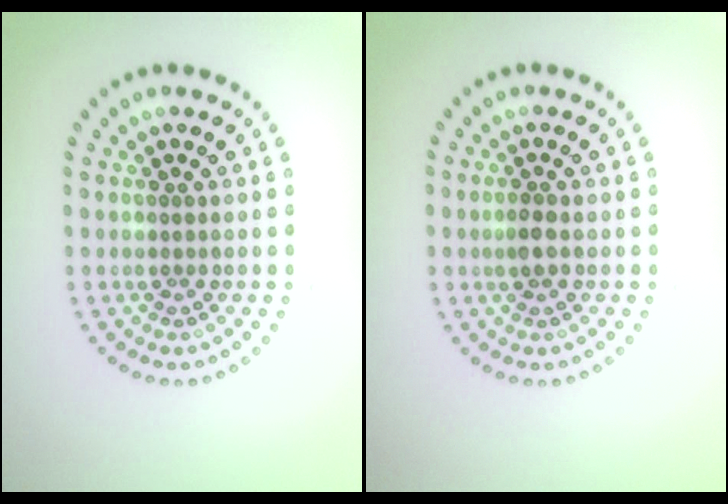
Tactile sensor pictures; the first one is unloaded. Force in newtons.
{"total": 1.3, "press": 1.2, "slide": 0.3}